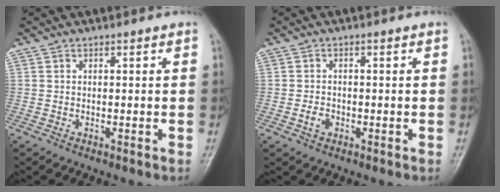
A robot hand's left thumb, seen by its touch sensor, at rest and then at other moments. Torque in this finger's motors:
{"motor_torque": [-0.11, 0.45, 0.27, 0.06, -0.02]}